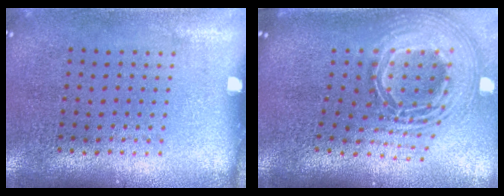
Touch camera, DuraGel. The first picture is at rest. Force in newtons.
{"total": 2.9, "press": 2.0, "slide": 2.1}